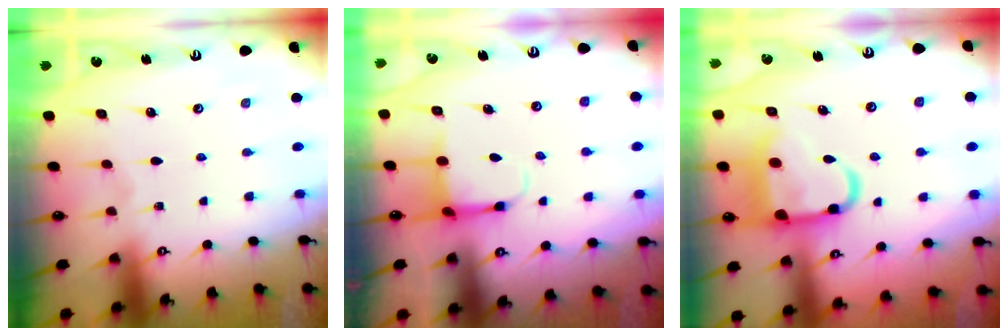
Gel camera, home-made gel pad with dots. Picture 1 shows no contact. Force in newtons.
{"total": 4.0, "press": 3.8, "slide": 1.2}
{"total": 13.4, "press": 13.3, "slide": 1.7}